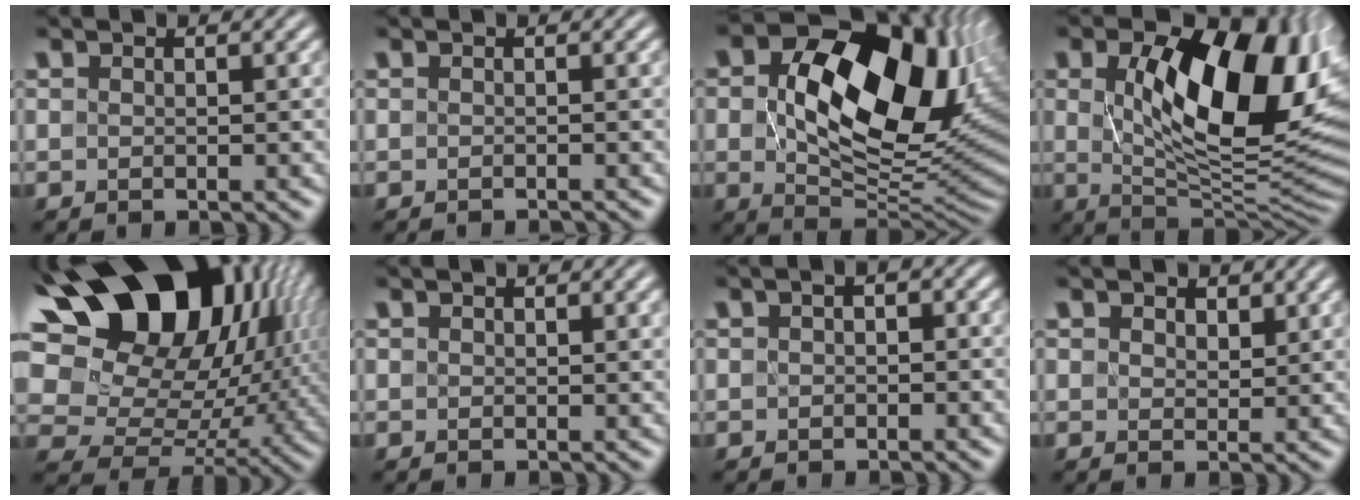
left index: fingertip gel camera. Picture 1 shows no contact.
{"total": 1.2, "force": [-0.9, 0.3, 0.8], "torque": [0.001, -0.001, -0.019]}
{"total": 15.9, "force": [2.9, 9.6, 12.3], "torque": [-0.186, -0.003, 0.056]}
{"total": 14.8, "force": [2.9, 7.5, 12.4], "torque": [-0.184, -0.004, 0.051]}
{"total": 20.0, "force": [8.0, 13.5, 12.3], "torque": [-0.212, 0.047, 0.129]}
{"total": 1.5, "force": [0.6, 0.7, 1.2], "torque": [-0.014, 0.002, 0.007]}
{"total": 1.3, "force": [-0.1, 0.8, 1.0], "torque": [-0.019, 0.001, -0.005]}
{"total": 1.7, "force": [1.1, 1.1, 0.8], "torque": [-0.012, -0.002, 0.016]}